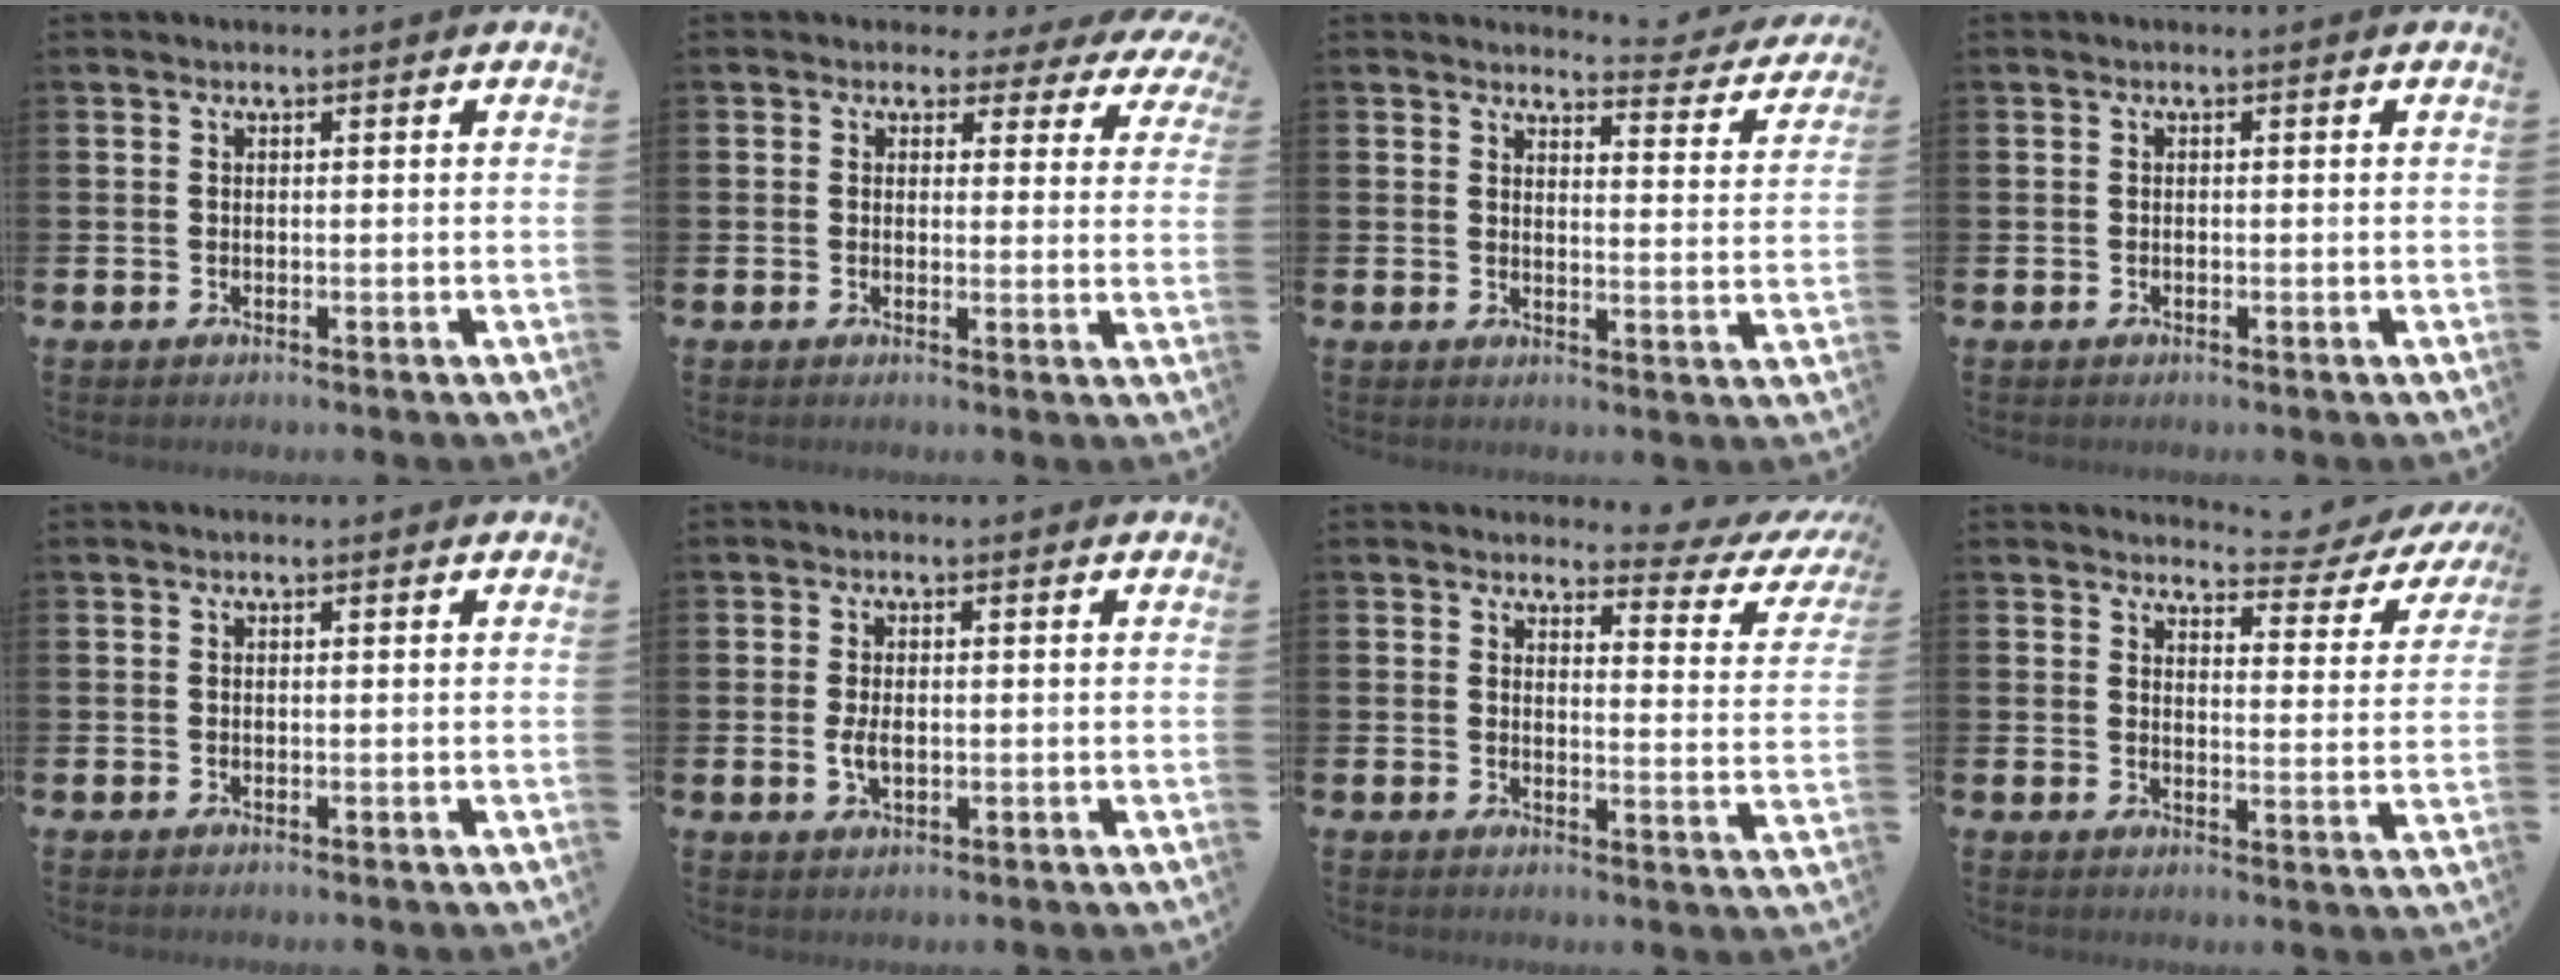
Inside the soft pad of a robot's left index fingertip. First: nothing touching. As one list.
[{"total": 2.2, "force": [1.3, 1.7, 0.4], "torque": [-0.005, -0.014, 0.012]}, {"total": 3.4, "force": [3.3, 0.5, 0.3], "torque": [0.004, -0.034, 0.049]}, {"total": 0.0}, {"total": 0.0}, {"total": 2.5, "force": [-0.2, 1.3, 2.1], "torque": [-0.034, 0.001, -0.005]}, {"total": 3.0, "force": [2.6, 1.2, 1.0], "torque": [-0.010, -0.027, 0.033]}, {"total": 3.8, "force": [3.4, 1.2, 1.0], "torque": [-0.018, -0.031, 0.052]}]